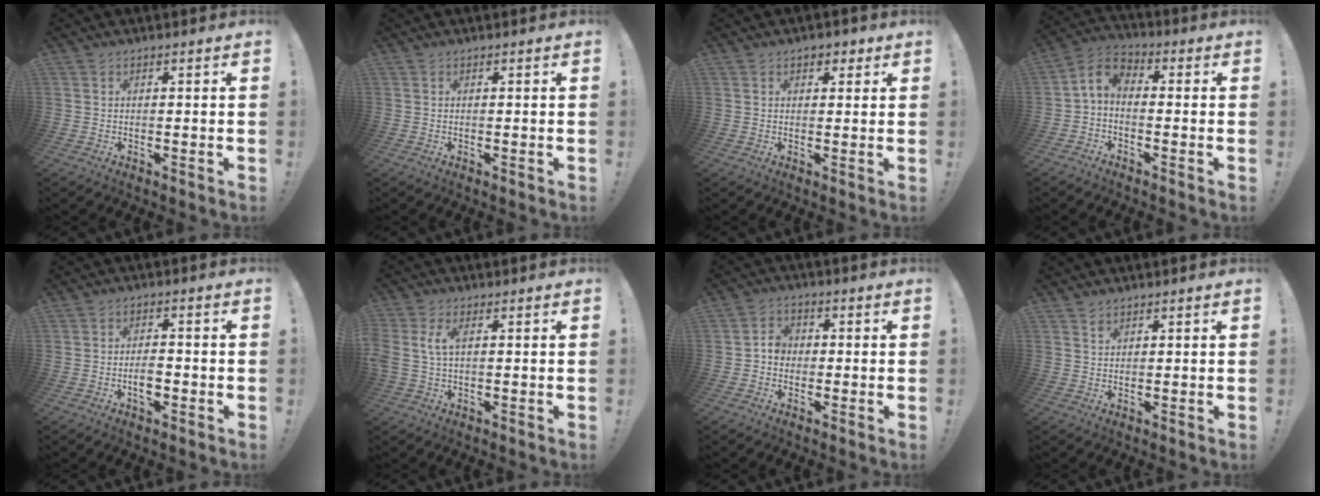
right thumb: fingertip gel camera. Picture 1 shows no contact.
{"total": 0.0}
{"total": 2.9, "force": [1.4, 2.1, 1.4], "torque": [-0.009, -0.002, 0.023]}
{"total": 5.3, "force": [-0.7, 3.1, 4.3], "torque": [-0.090, 0.003, -0.012]}
{"total": 4.5, "force": [-1.9, 2.2, 3.4], "torque": [-0.059, 0.008, -0.034]}
{"total": 4.9, "force": [0.5, 2.3, 4.3], "torque": [-0.093, 0.002, 0.008]}
{"total": 4.4, "force": [-1.1, 3.6, 2.3], "torque": [-0.036, 0.014, -0.020]}
{"total": 1.3, "force": [1.0, 0.7, 0.1], "torque": [0.012, -0.007, 0.017]}